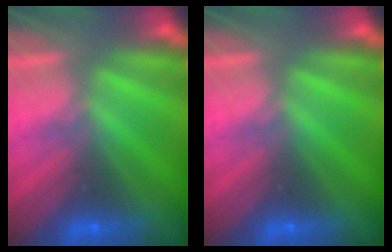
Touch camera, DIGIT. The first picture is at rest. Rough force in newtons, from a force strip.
{"total": 0.0}